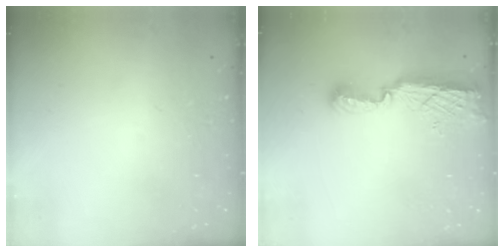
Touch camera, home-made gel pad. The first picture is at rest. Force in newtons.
{"total": 8.5, "press": 8.4, "slide": 0.8}